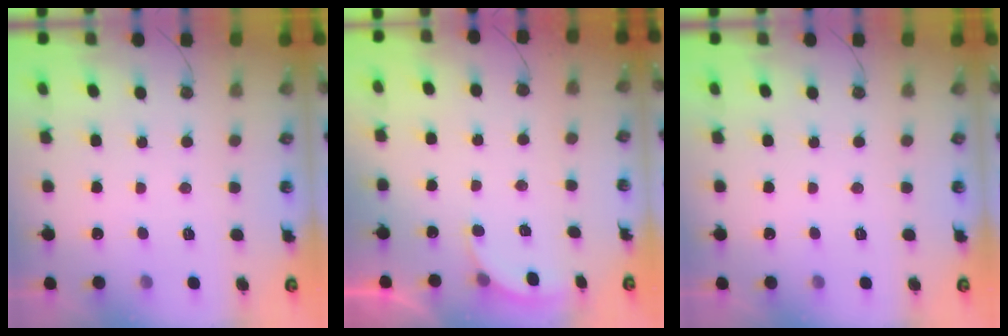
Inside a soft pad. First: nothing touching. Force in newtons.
{"total": 2.8, "press": 2.6, "slide": 1.0}
{"total": 0.0}